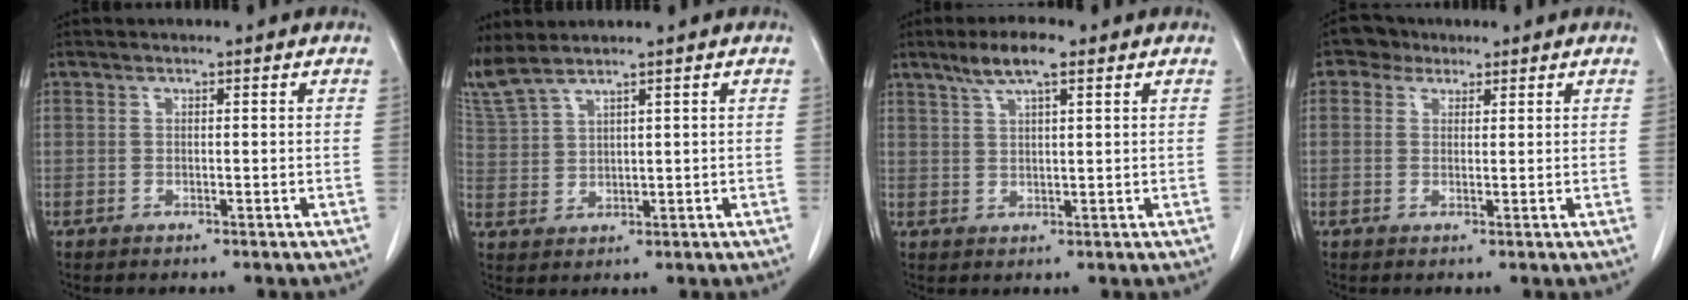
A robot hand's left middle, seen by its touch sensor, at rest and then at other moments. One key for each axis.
{"total": 4.9, "fx": 4.6, "fy": -0.1, "fz": 1.8, "tx": -0.058, "ty": 0.008, "tz": 0.111}
{"total": 5.3, "fx": 3.5, "fy": 0.8, "fz": 4.0, "tx": -0.079, "ty": 0.008, "tz": 0.064}
{"total": 2.9, "fx": 1.7, "fy": 2.2, "fz": 0.6, "tx": -0.013, "ty": 0.012, "tz": 0.026}